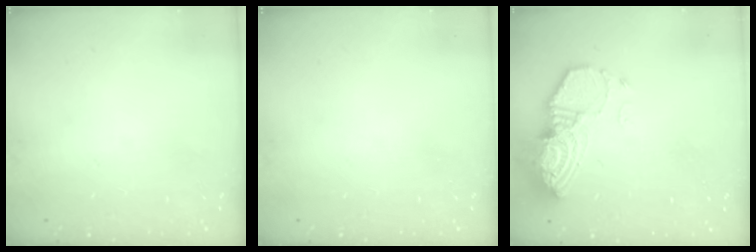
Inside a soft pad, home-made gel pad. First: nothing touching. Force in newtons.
{"total": 0.0}
{"total": 12.9, "press": 12.8, "slide": 0.9}